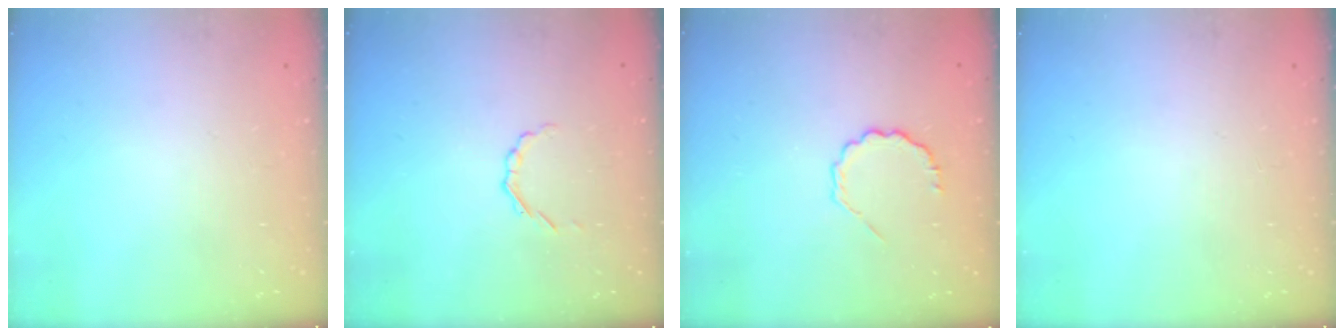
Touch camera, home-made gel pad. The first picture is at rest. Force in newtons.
{"total": 1.7, "press": 1.6, "slide": 0.6}
{"total": 4.0, "press": 3.9, "slide": 1.0}
{"total": 0.0}